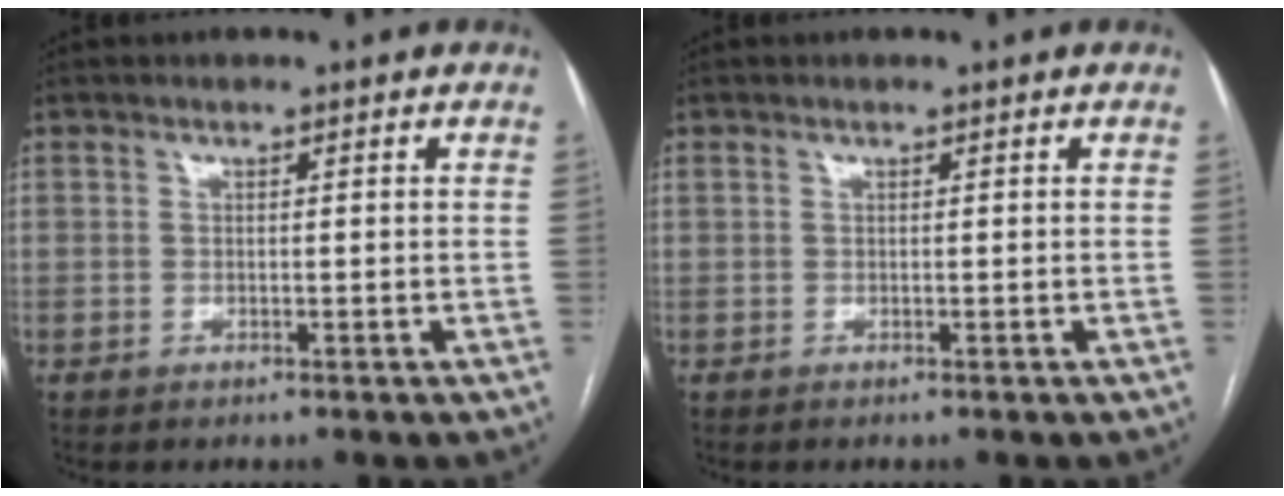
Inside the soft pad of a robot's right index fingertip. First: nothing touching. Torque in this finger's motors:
{"motor_torque": [0.07, 0.13, -0.03, 0.01]}